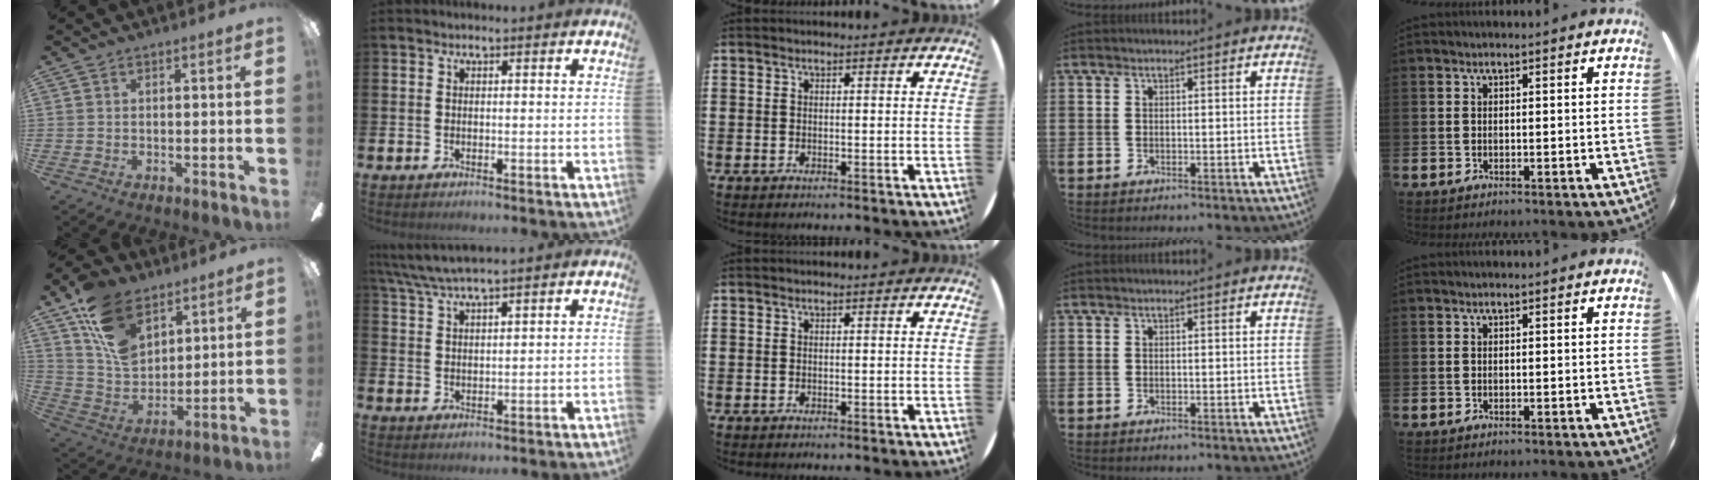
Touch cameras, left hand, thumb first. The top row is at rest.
{"thumb": {"total": 16.3, "force": [9.9, 10.1, 8.0], "torque": [-0.165, -0.033, 0.196]}, "index": {"total": 4.6, "force": [4.2, 0.0, 1.8], "torque": [-0.049, -0.014, 0.076]}}